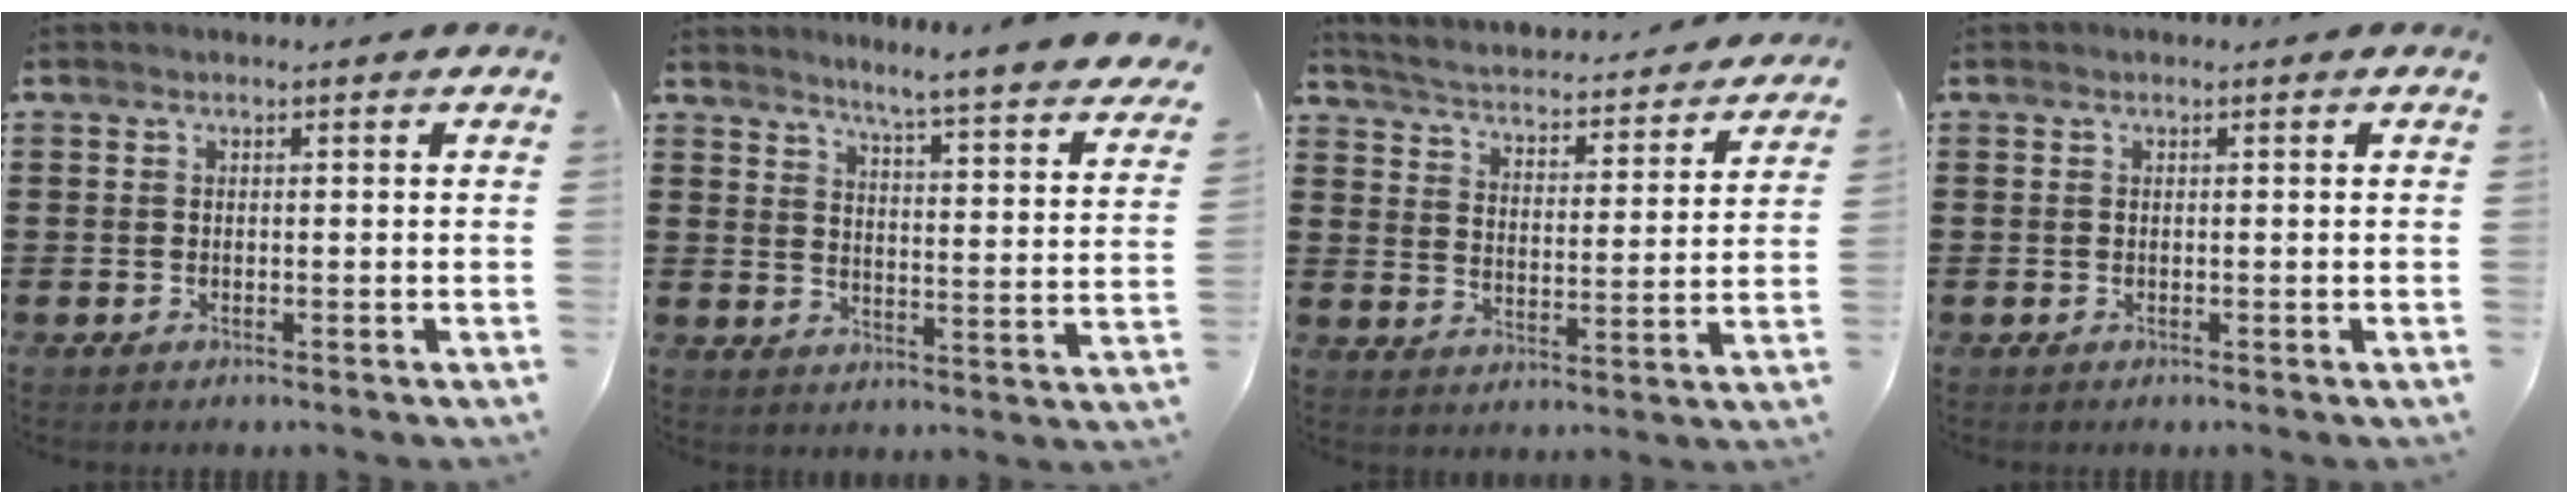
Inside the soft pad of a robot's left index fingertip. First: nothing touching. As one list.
[{"total": 4.5, "force": [4.1, -1.3, 1.5], "torque": [-0.043, -0.048, 0.058]}, {"total": 2.7, "force": [2.7, -0.1, 0.4], "torque": [-0.028, -0.031, 0.035]}, {"total": 0.0}]